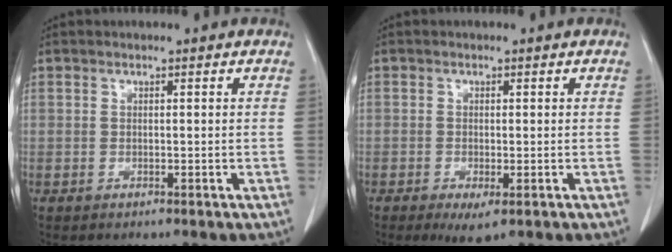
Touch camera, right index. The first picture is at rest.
{"total": 3.2, "force": [-1.6, 1.1, 2.6], "torque": [-0.041, -0.005, -0.019]}